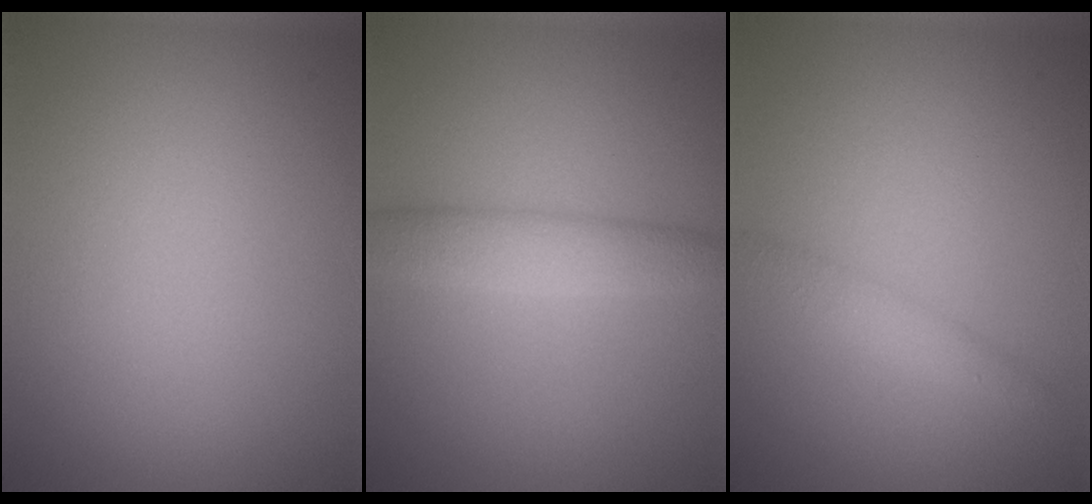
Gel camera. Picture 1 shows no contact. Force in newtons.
{"total": 3.2, "press": 3.2, "slide": 0.1}
{"total": 1.6, "press": 1.6, "slide": 0.0}